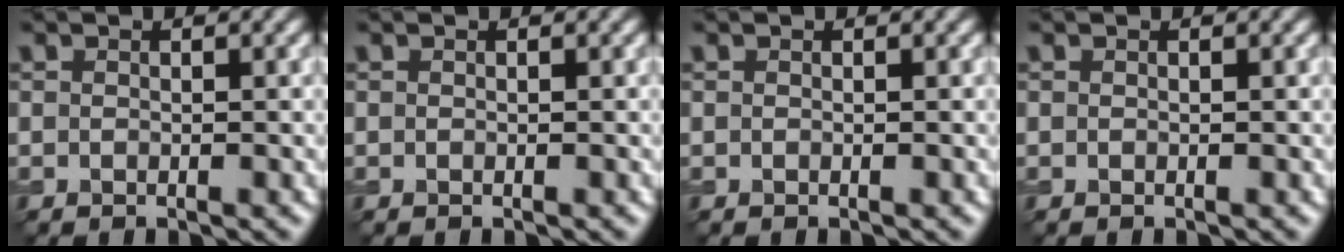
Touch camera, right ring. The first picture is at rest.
{"total": 0.0}
{"total": 0.0}
{"total": 0.0}